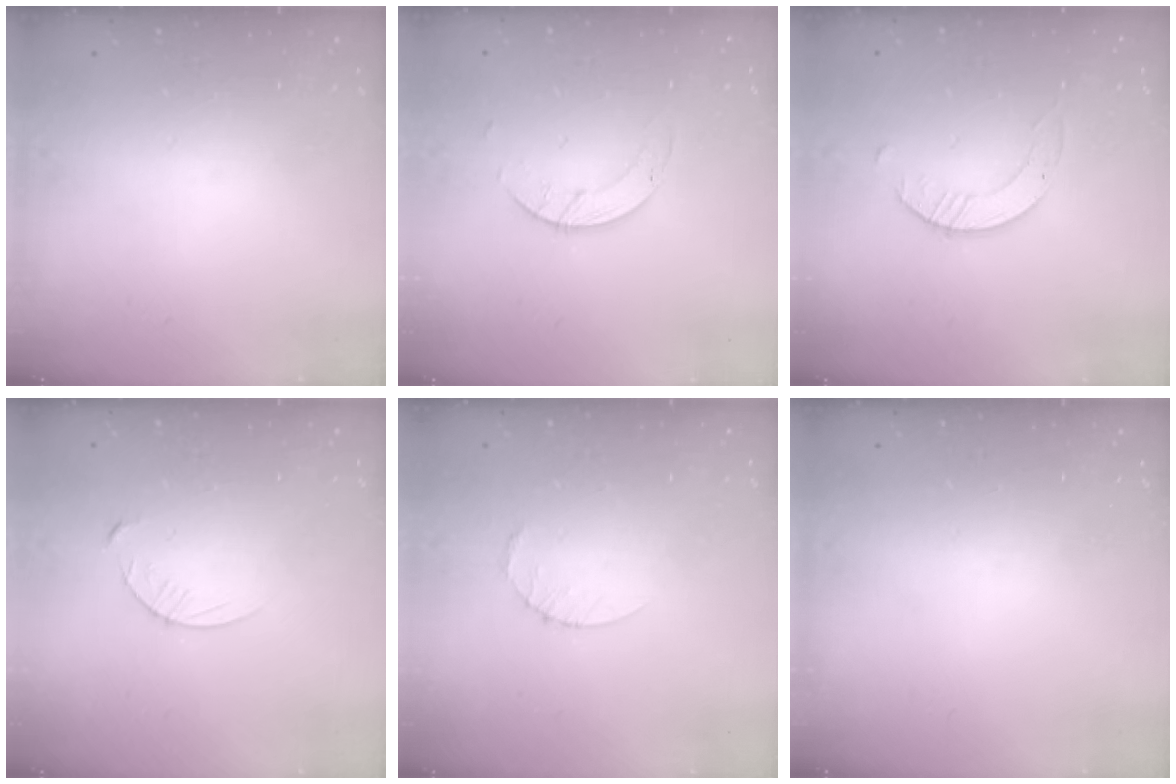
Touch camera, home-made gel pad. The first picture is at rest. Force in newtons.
{"total": 3.6, "press": 3.6, "slide": 0.2}
{"total": 1.7, "press": 1.7, "slide": 0.2}
{"total": 4.6, "press": 4.6, "slide": 0.5}
{"total": 2.5, "press": 2.5, "slide": 0.3}
{"total": 0.0}